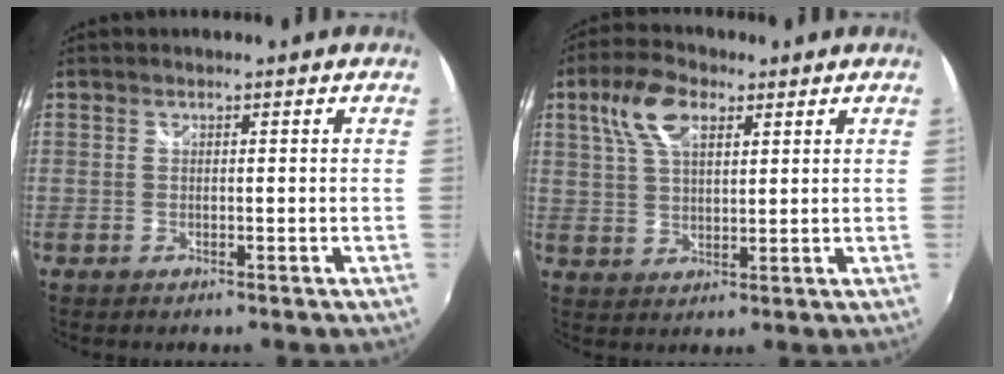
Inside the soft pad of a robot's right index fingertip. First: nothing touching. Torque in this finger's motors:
{"motor_torque": [0.82, 0.59, 0.23, 0.09]}